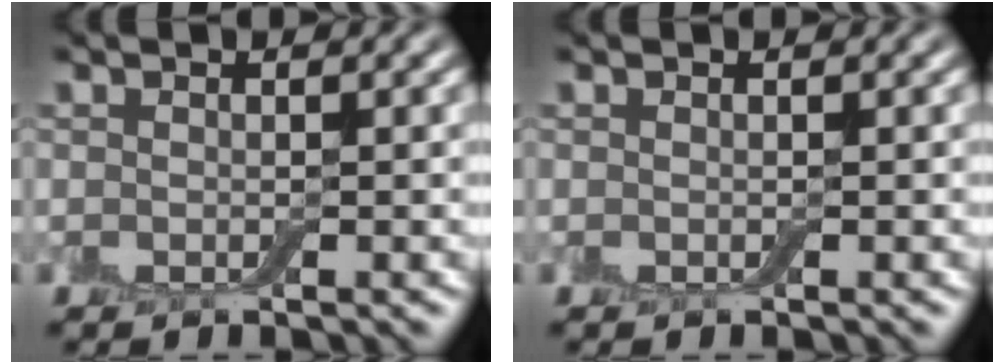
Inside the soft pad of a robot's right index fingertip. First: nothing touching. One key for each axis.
{"total": 0.0}